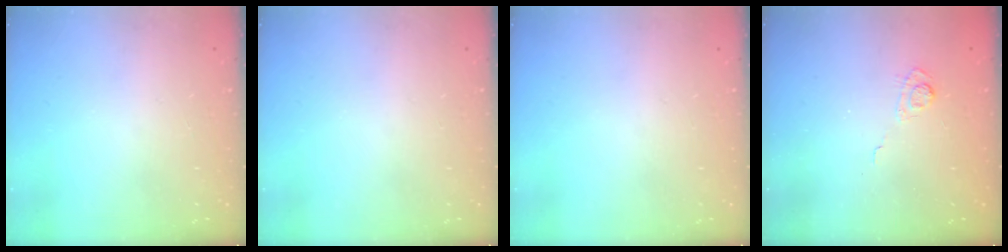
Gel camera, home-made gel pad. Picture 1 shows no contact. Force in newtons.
{"total": 0.0}
{"total": 0.0}
{"total": 3.8, "press": 3.5, "slide": 1.6}